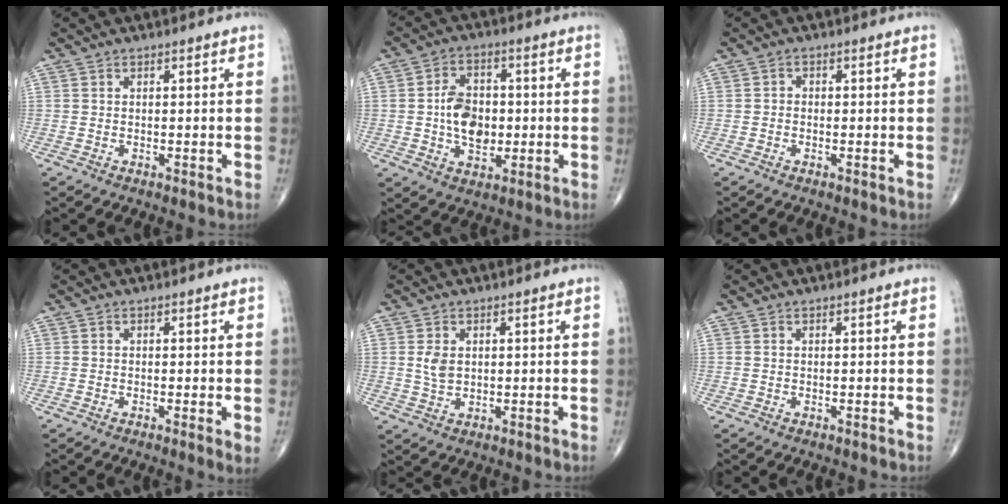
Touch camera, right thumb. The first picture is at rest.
{"total": 9.4, "force": [-0.4, 6.4, 6.9], "torque": [-0.095, 0.008, -0.008]}
{"total": 1.0, "force": [-0.4, 0.8, 0.4], "torque": [0.003, 0.003, -0.012]}
{"total": 1.8, "force": [-0.2, 0.2, 1.7], "torque": [-0.031, -0.007, -0.007]}
{"total": 3.4, "force": [0.7, 2.3, 2.4], "torque": [-0.039, -0.006, 0.018]}
{"total": 0.0}